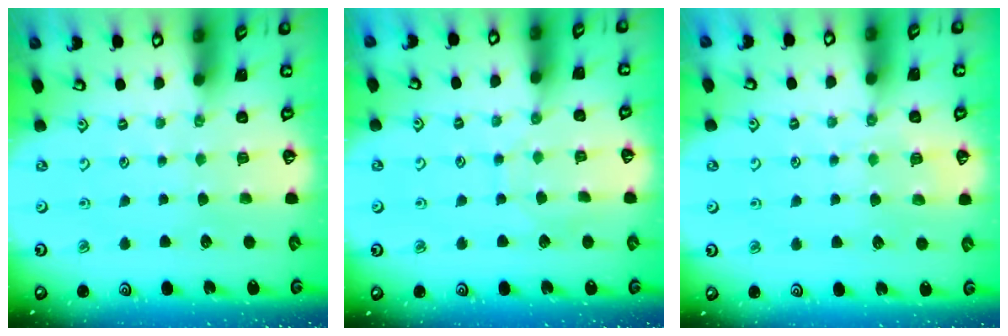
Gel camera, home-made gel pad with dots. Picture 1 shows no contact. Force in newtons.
{"total": 4.7, "press": 4.7, "slide": 0.4}
{"total": 6.3, "press": 6.3, "slide": 0.4}